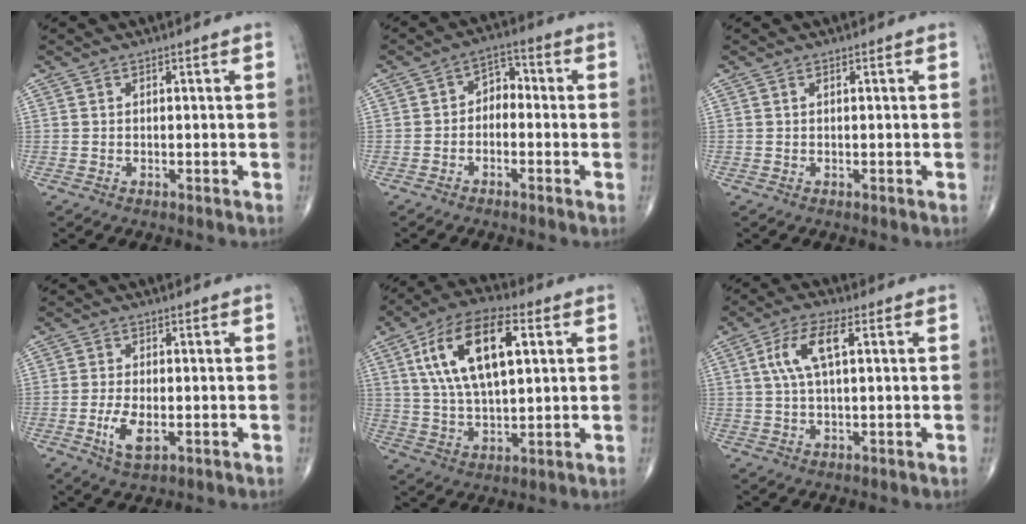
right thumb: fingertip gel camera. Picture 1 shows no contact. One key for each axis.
{"total": 4.5, "fx": -0.9, "fy": 3.2, "fz": 3.0, "tx": -0.027, "ty": 0.029, "tz": -0.030}
{"total": 0.0}
{"total": 4.5, "fx": -1.2, "fy": 2.0, "fz": 3.9, "tx": -0.075, "ty": -0.007, "tz": -0.019}
{"total": 17.6, "fx": 5.4, "fy": 8.0, "fz": 14.7, "tx": -0.262, "ty": 0.003, "tz": 0.096}
{"total": 7.7, "fx": 2.0, "fy": 2.7, "fz": 6.9, "tx": -0.147, "ty": 0.012, "tz": 0.037}